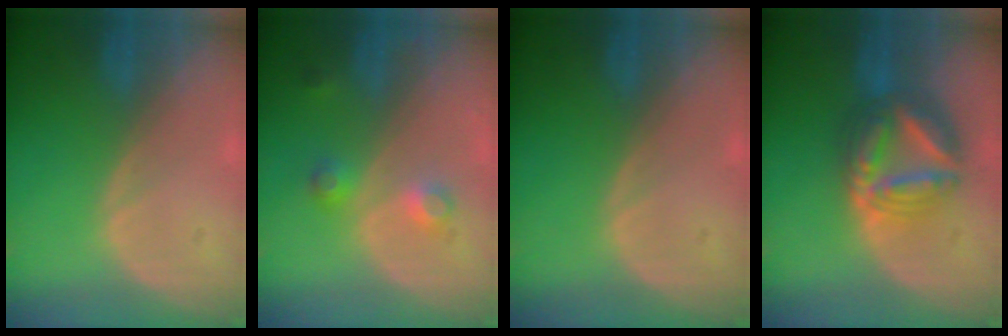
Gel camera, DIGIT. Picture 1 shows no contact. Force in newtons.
{"total": 3.7, "press": 3.4, "slide": 1.6}
{"total": 0.0}
{"total": 8.9, "press": 8.8, "slide": 0.9}